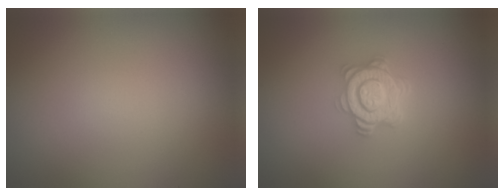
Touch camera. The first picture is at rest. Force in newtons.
{"total": 4.3, "press": 3.6, "slide": 2.3}